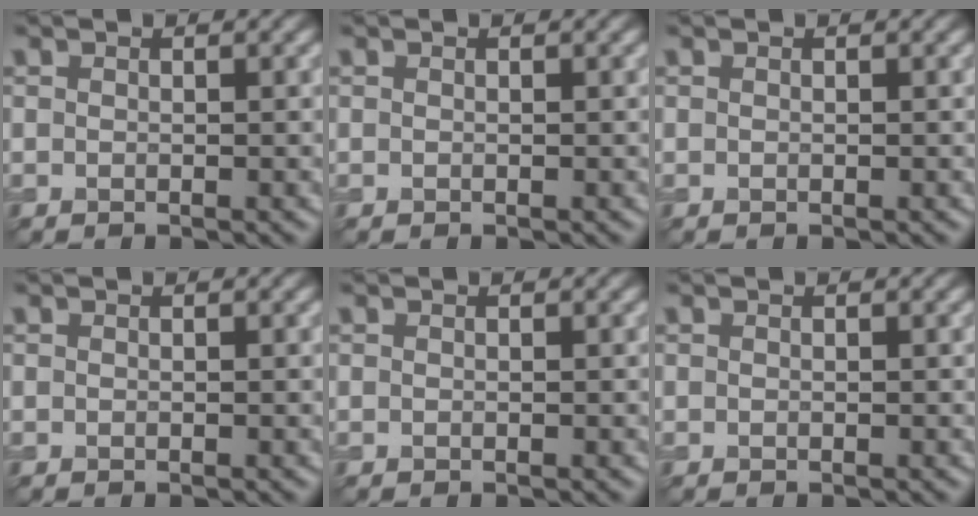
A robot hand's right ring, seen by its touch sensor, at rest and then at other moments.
{"total": 0.0}
{"total": 0.0}
{"total": 0.0}
{"total": 0.0}
{"total": 0.0}